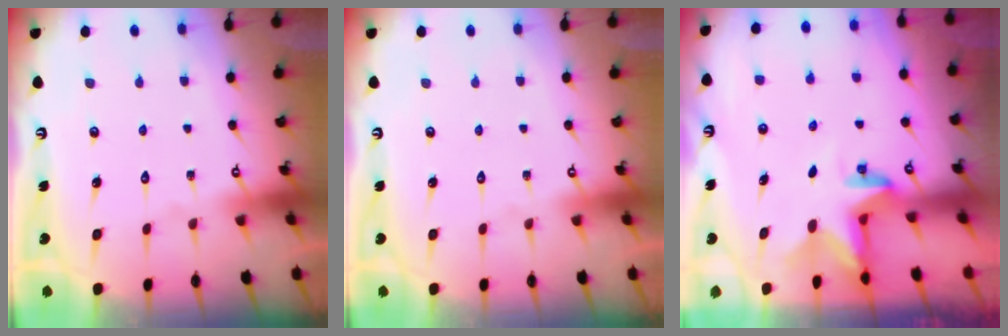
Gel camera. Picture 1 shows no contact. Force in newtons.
{"total": 0.0}
{"total": 2.8, "press": 2.8, "slide": 0.2}